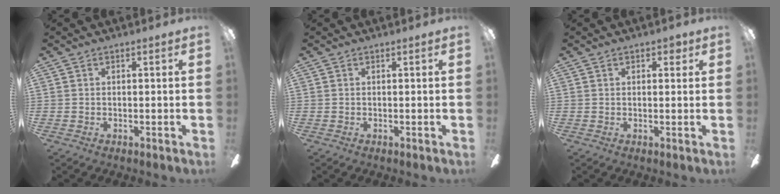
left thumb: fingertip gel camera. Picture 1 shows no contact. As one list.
[{"total": 0.0}, {"total": 2.2, "force": [1.1, 1.3, 1.4], "torque": [-0.013, 0.000, 0.014]}]